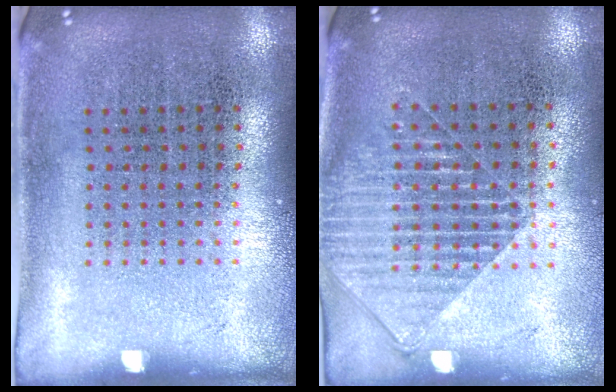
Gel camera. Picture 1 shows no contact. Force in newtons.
{"total": 1.5, "press": 1.3, "slide": 0.8}